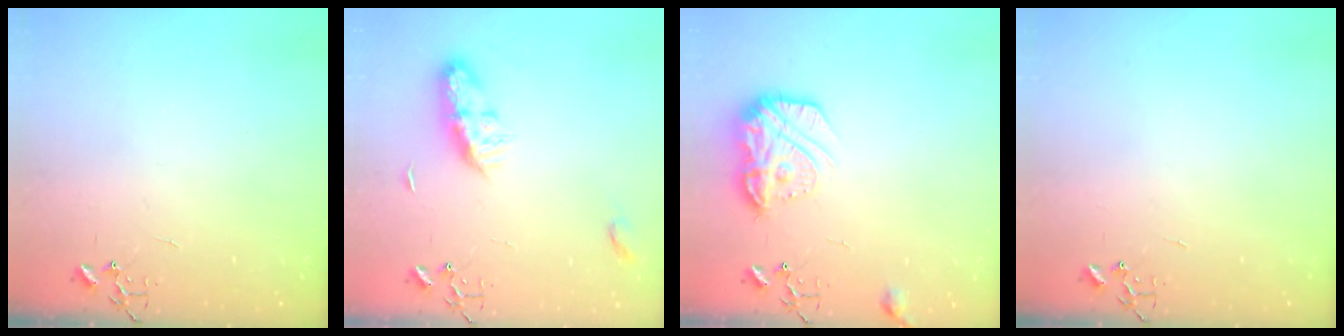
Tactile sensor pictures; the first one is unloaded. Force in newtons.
{"total": 8.9, "press": 8.9, "slide": 0.2}
{"total": 14.6, "press": 14.6, "slide": 0.8}
{"total": 0.0}